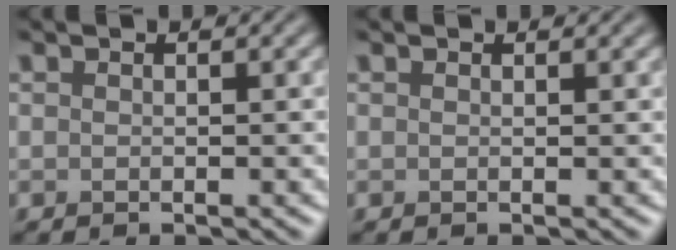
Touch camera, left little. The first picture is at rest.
{"total": 0.7, "force": [0.6, 0.2, 0.3], "torque": [0.002, 0.003, 0.009]}